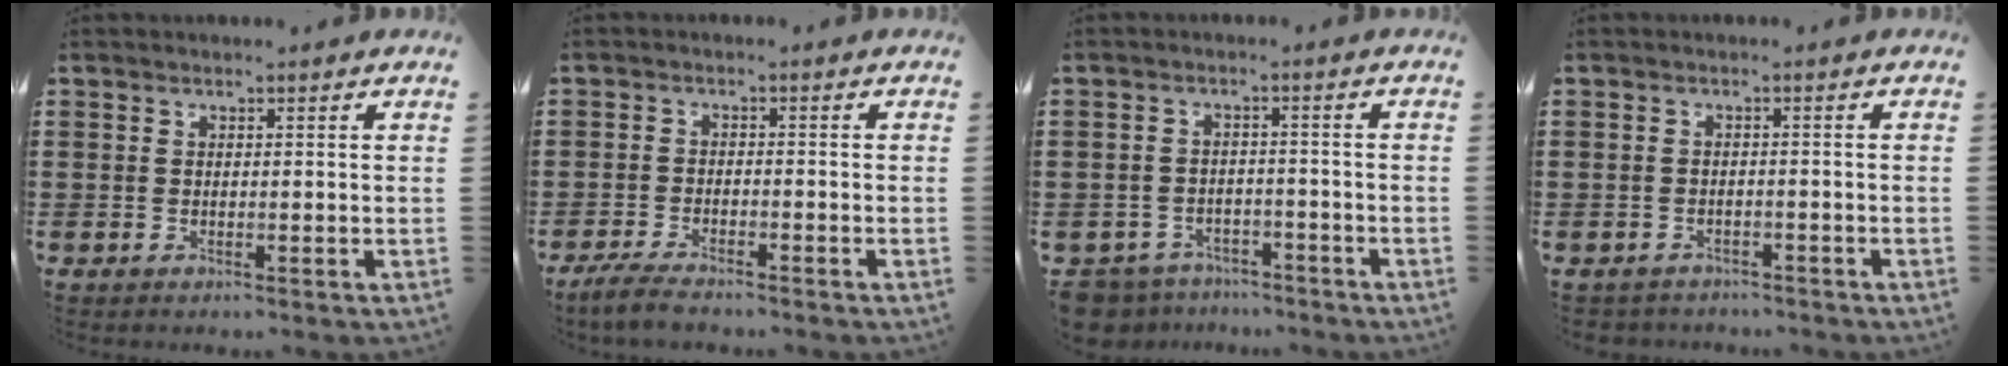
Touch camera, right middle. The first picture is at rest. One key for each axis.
{"total": 3.5, "fx": -3.3, "fy": 0.6, "fz": 1.2, "tx": -0.035, "ty": -0.002, "tz": -0.070}
{"total": 4.2, "fx": -4.1, "fy": 1.1, "fz": -0.2, "tx": -0.018, "ty": 0.000, "tz": -0.092}
{"total": 1.7, "fx": -1.6, "fy": 0.5, "fz": -0.3, "tx": -0.001, "ty": 0.002, "tz": -0.039}